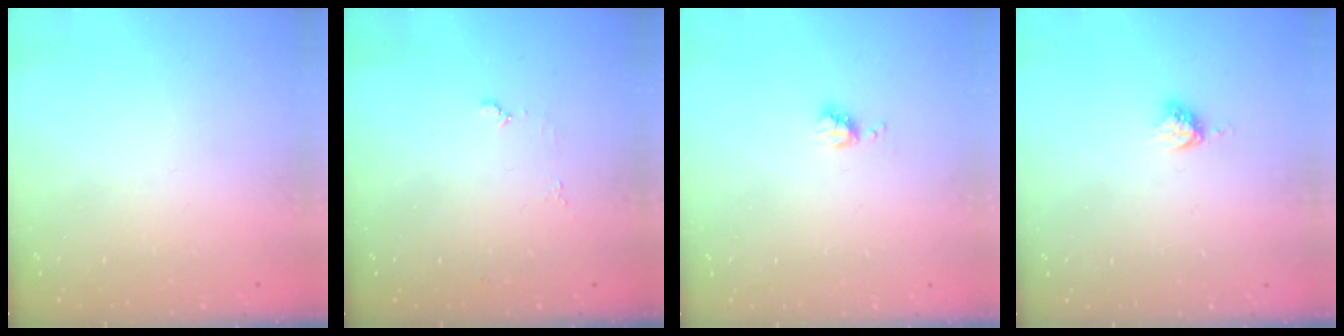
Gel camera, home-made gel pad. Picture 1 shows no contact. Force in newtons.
{"total": 4.2, "press": 4.2, "slide": 0.5}
{"total": 4.1, "press": 4.0, "slide": 0.5}
{"total": 4.9, "press": 4.8, "slide": 0.4}